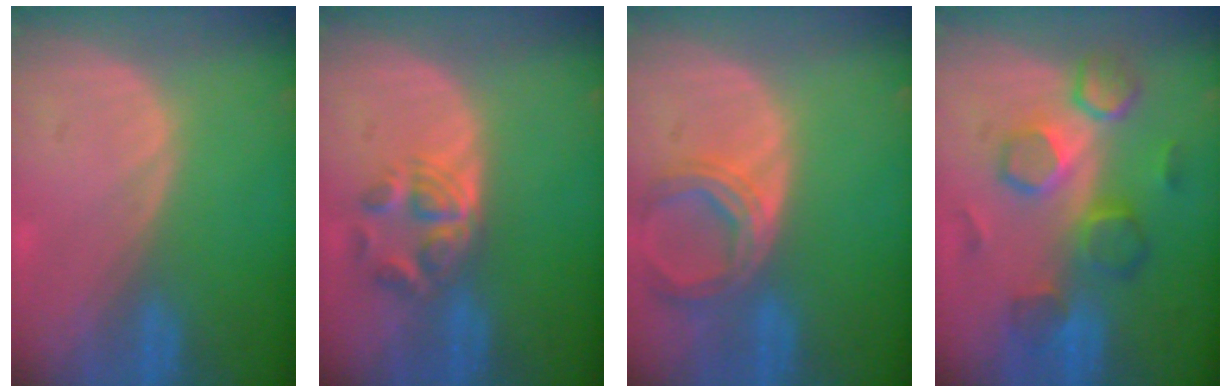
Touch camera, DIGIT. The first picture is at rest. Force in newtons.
{"total": 5.9, "press": 4.8, "slide": 3.4}
{"total": 6.6, "press": 6.0, "slide": 2.8}
{"total": 8.4, "press": 8.3, "slide": 1.4}